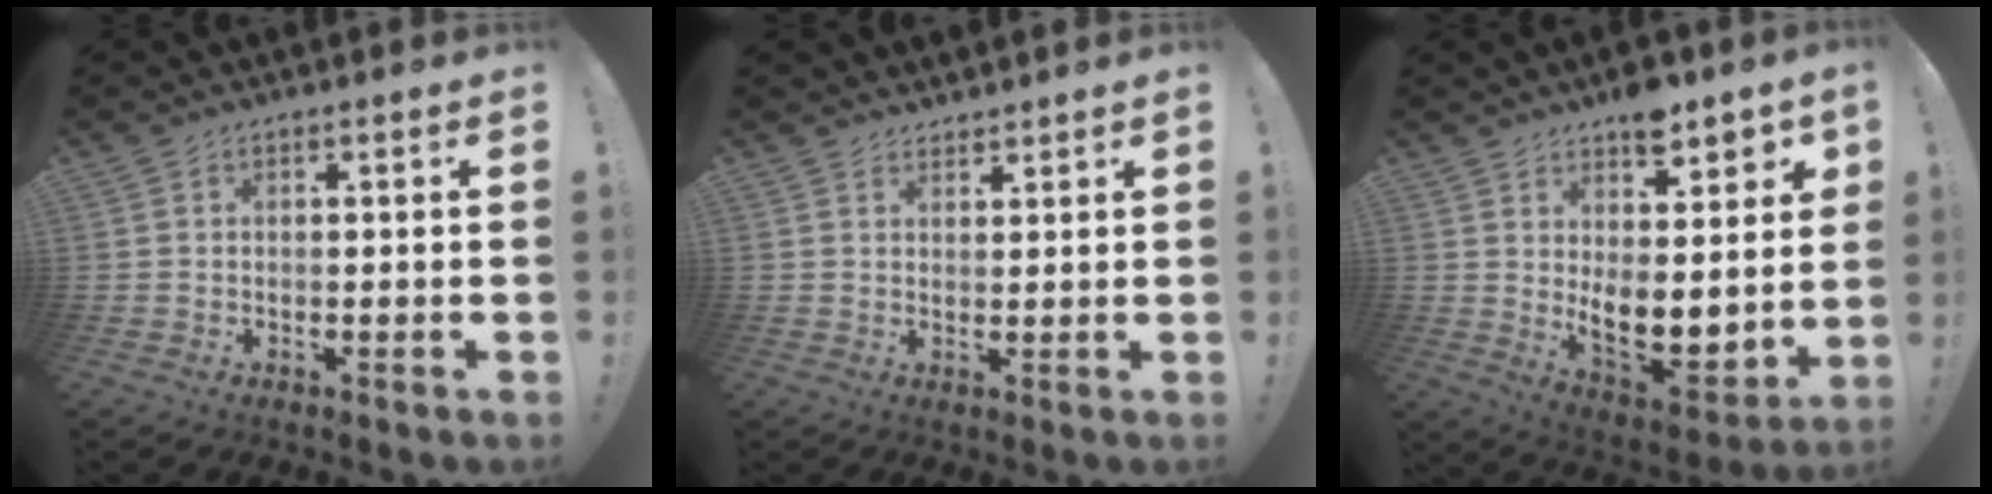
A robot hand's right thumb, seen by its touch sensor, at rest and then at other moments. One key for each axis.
{"total": 2.1, "fx": 2.0, "fy": 0.5, "fz": -0.4, "tx": 0.013, "ty": -0.016, "tz": 0.037}
{"total": 14.7, "fx": 4.4, "fy": 8.7, "fz": 10.9, "tx": -0.141, "ty": -0.042, "tz": 0.080}